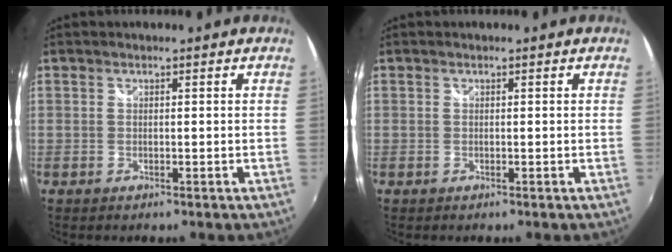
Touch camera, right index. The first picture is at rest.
{"total": 0.0}